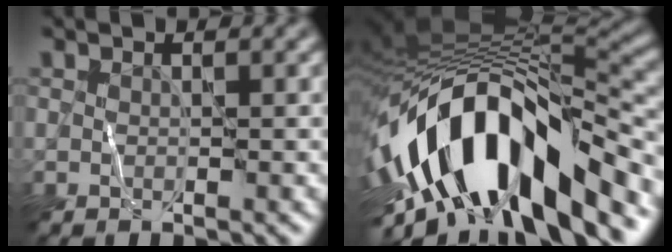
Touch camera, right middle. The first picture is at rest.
{"total": 14.8, "force": [-4.9, 6.3, 12.4], "torque": [-0.212, 0.014, -0.086]}